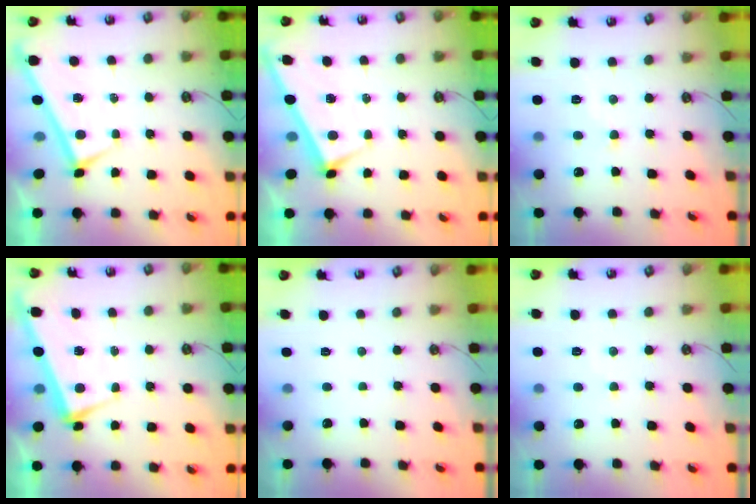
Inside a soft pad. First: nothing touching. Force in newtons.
{"total": 3.0, "press": 3.0, "slide": 0.1}
{"total": 0.0}
{"total": 4.1, "press": 4.1, "slide": 0.5}
{"total": 0.0}
{"total": 1.2, "press": 1.1, "slide": 0.4}